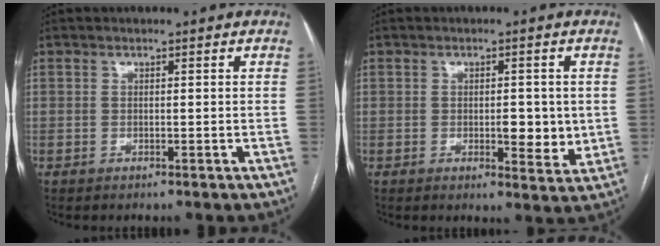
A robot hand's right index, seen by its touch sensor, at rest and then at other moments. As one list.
[{"total": 5.2, "force": [-0.2, 2.2, 4.7], "torque": [-0.062, -0.005, 0.001]}]